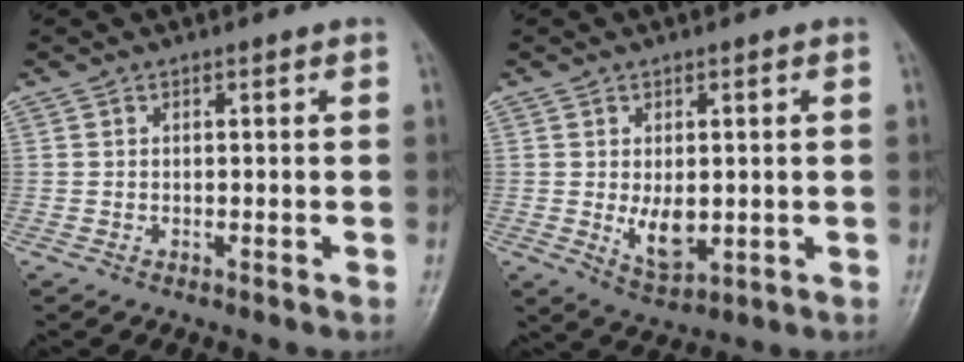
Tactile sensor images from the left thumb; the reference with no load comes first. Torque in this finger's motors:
{"motor_torque": [0.96, 0.97, 0.64, -0.18, 0.02]}